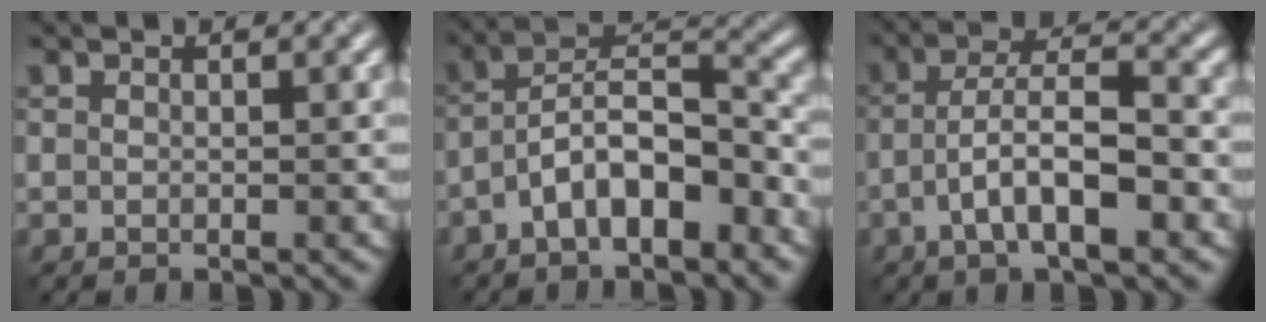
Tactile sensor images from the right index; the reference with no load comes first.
{"total": 6.8, "force": [-4.0, 2.3, 5.0], "torque": [-0.089, 0.027, -0.063]}
{"total": 6.2, "force": [-2.7, 1.6, 5.3], "torque": [-0.100, 0.015, -0.038]}